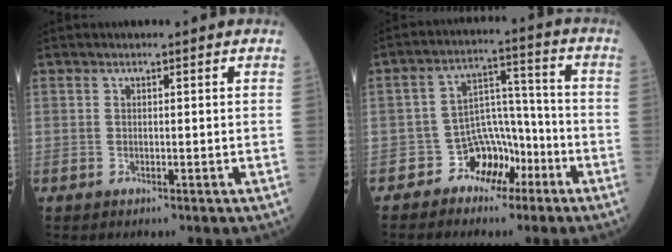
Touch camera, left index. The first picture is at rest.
{"total": 7.1, "force": [-4.3, 5.0, 2.6], "torque": [-0.045, 0.028, -0.069]}